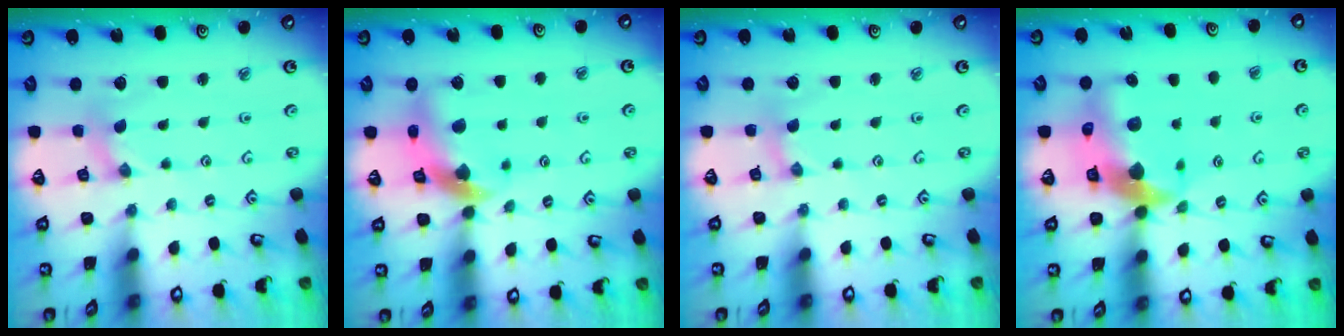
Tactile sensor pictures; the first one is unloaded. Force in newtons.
{"total": 11.6, "press": 11.5, "slide": 1.7}
{"total": 0.8, "press": 0.8, "slide": 0.2}
{"total": 13.8, "press": 13.6, "slide": 2.0}